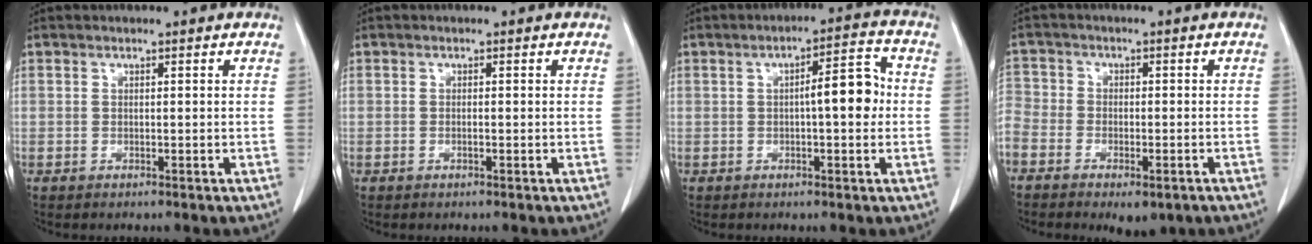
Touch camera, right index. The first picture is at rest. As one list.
[{"total": 0.6, "force": [-0.3, 0.0, 0.5], "torque": [-0.010, 0.001, -0.004]}, {"total": 6.7, "force": [0.0, 1.6, 6.5], "torque": [-0.093, 0.020, -0.002]}, {"total": 13.0, "force": [-7.4, 8.7, 6.1], "torque": [-0.161, 0.007, -0.121]}]